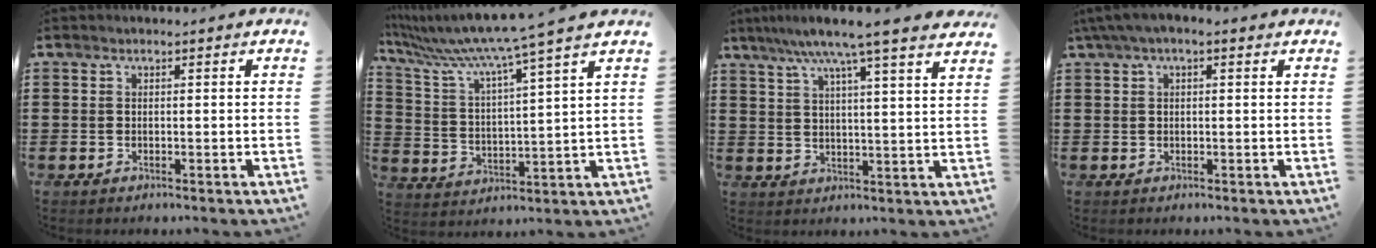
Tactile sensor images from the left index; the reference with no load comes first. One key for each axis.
{"total": 7.9, "fx": 6.8, "fy": -1.4, "fz": 3.8, "tx": -0.107, "ty": -0.057, "tz": 0.105}
{"total": 8.2, "fx": 6.5, "fy": -0.4, "fz": 5.0, "tx": -0.108, "ty": -0.026, "tz": 0.108}
{"total": 2.2, "fx": 0.6, "fy": 0.8, "fz": 2.0, "tx": -0.046, "ty": 0.003, "tz": 0.006}